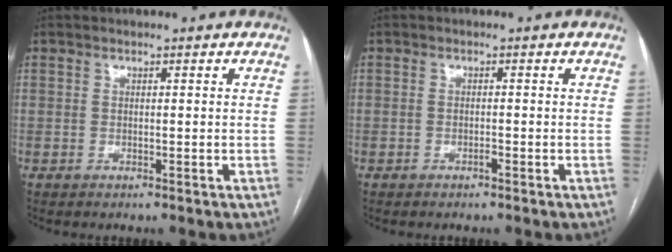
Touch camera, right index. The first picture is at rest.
{"total": 0.7, "force": [-0.5, 0.1, 0.4], "torque": [-0.008, 0.001, -0.009]}